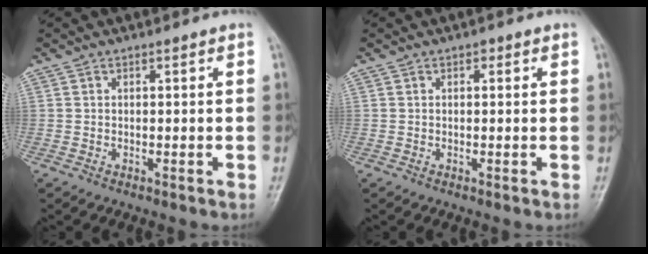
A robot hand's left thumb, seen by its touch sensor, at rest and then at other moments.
{"total": 0.9, "force": [0.4, 0.6, 0.5], "torque": [0.001, 0.001, 0.001]}